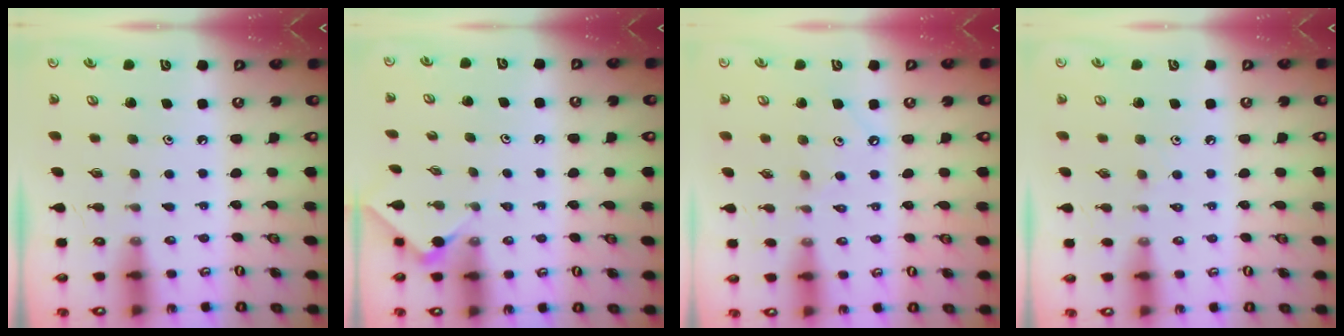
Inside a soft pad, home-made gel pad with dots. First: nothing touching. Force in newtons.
{"total": 4.0, "press": 3.9, "slide": 0.5}
{"total": 5.2, "press": 5.1, "slide": 0.9}
{"total": 2.1, "press": 2.1, "slide": 0.4}